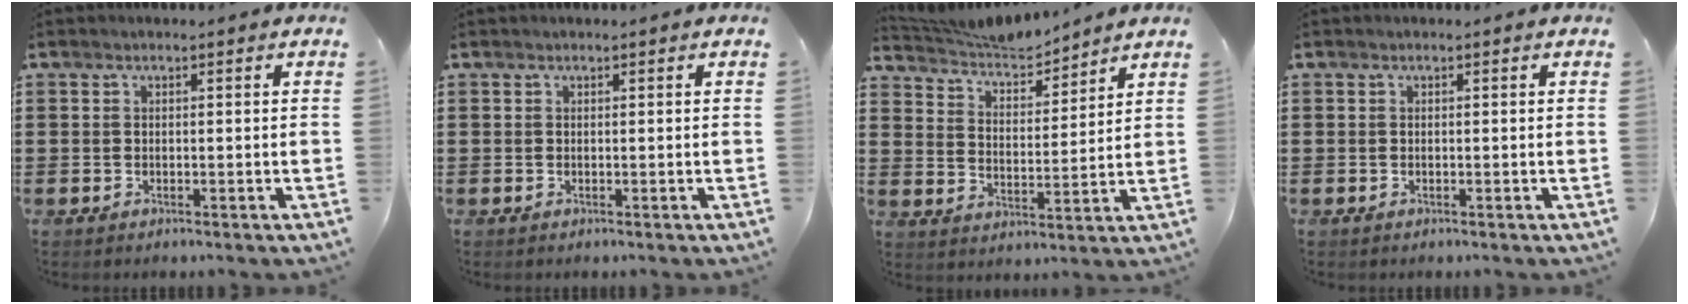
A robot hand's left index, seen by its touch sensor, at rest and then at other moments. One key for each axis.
{"total": 0.0}
{"total": 5.2, "fx": 5.1, "fy": 0.8, "fz": 0.9, "tx": -0.044, "ty": -0.026, "tz": 0.086}
{"total": 0.0}